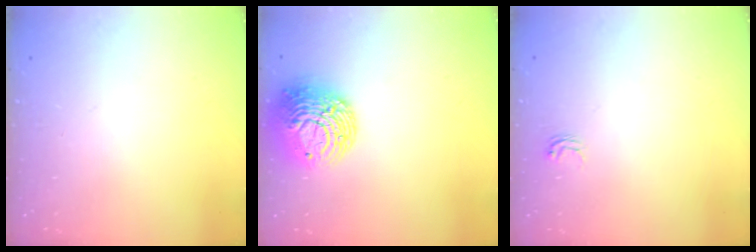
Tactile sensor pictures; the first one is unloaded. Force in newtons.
{"total": 13.9, "press": 13.8, "slide": 1.3}
{"total": 2.1, "press": 2.1, "slide": 0.2}